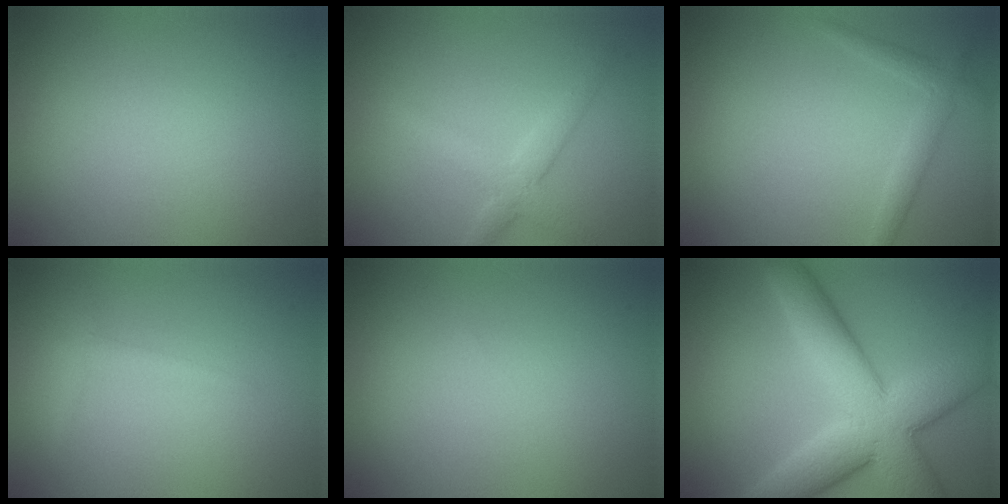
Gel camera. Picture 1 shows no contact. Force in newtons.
{"total": 2.7, "press": 2.7, "slide": 0.1}
{"total": 1.8, "press": 1.8, "slide": 0.0}
{"total": 1.0, "press": 1.0, "slide": 0.1}
{"total": 0.0}
{"total": 10.5, "press": 10.5, "slide": 0.5}